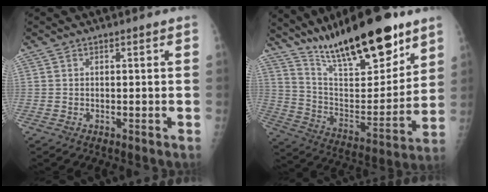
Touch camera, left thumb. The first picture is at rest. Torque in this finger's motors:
{"motor_torque": [1.51, 1.46, 1.41, -1.36, 0.31]}